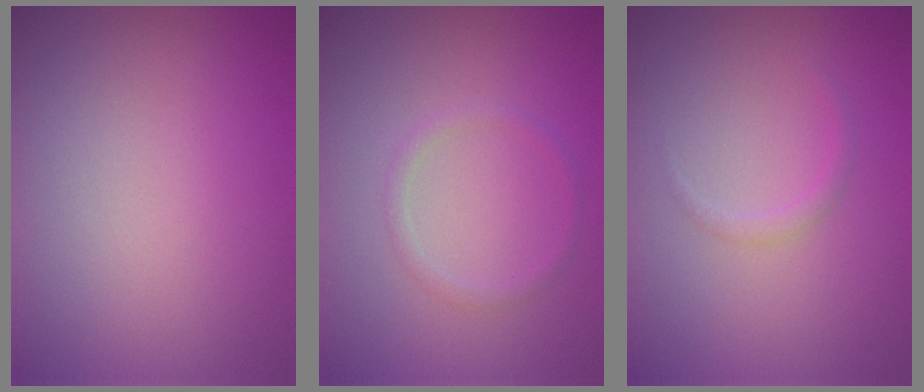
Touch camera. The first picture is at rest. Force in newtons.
{"total": 1.0, "press": 1.0, "slide": 0.1}
{"total": 0.8, "press": 0.8, "slide": 0.1}